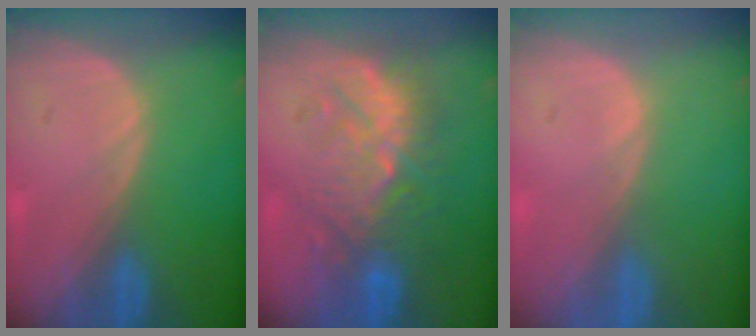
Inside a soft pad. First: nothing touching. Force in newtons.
{"total": 9.2, "press": 9.1, "slide": 1.6}
{"total": 0.6, "press": 0.1, "slide": 0.6}